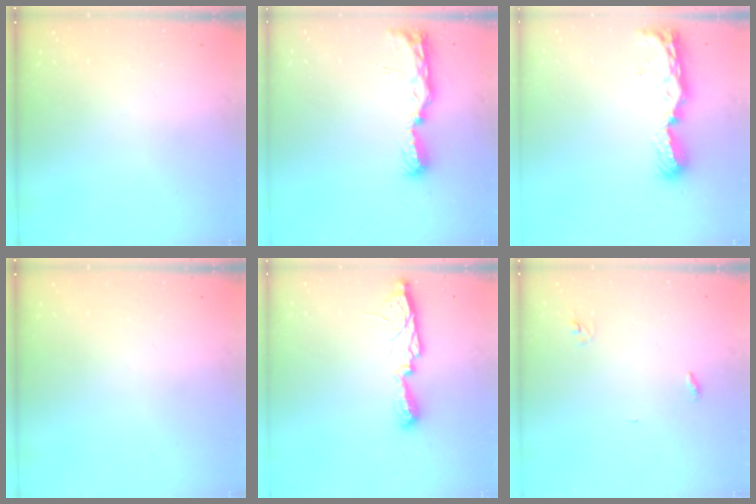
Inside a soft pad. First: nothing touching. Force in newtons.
{"total": 8.3, "press": 8.2, "slide": 0.8}
{"total": 8.6, "press": 8.5, "slide": 1.0}
{"total": 0.0}
{"total": 9.7, "press": 9.7, "slide": 0.9}
{"total": 2.8, "press": 2.8, "slide": 0.2}